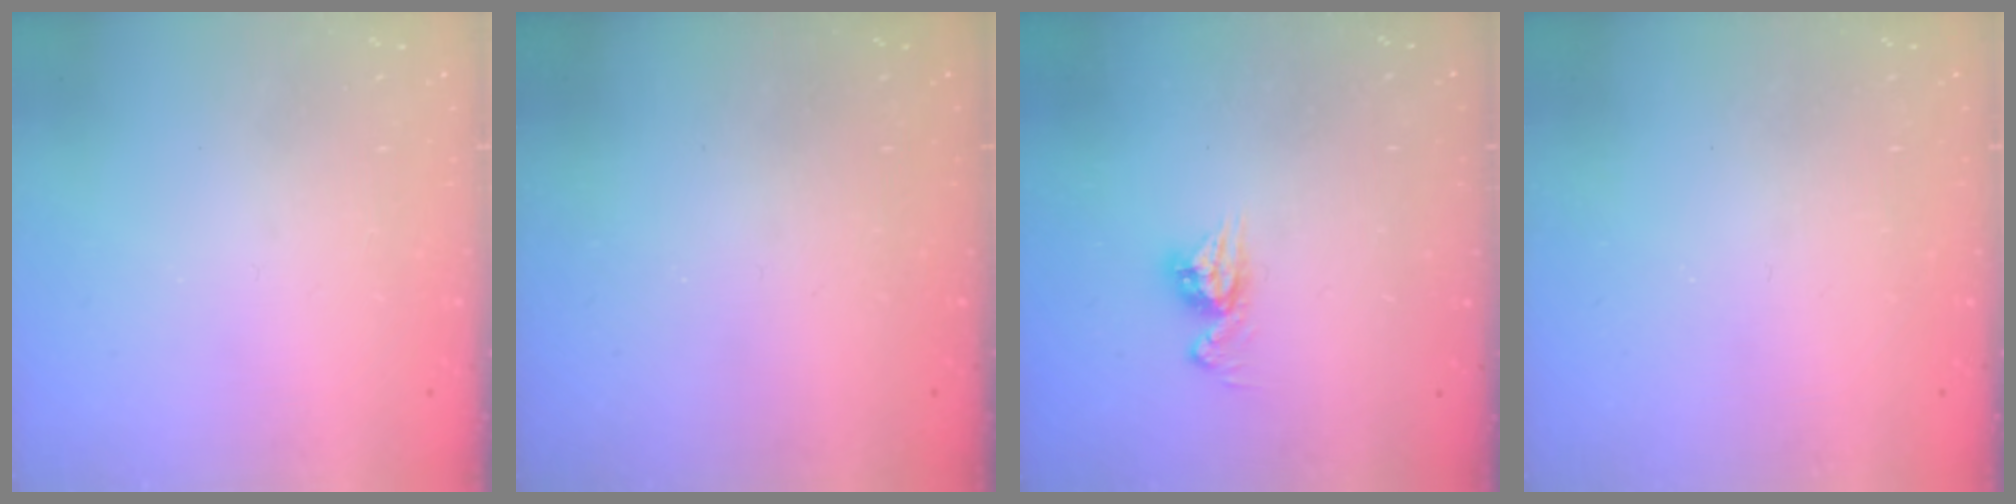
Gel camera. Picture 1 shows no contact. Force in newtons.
{"total": 0.0}
{"total": 8.0, "press": 8.0, "slide": 0.7}
{"total": 0.0}